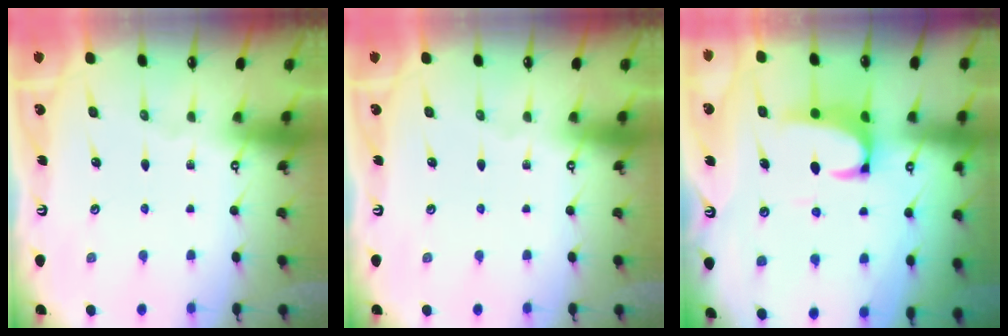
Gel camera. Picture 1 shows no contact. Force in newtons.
{"total": 0.0}
{"total": 2.3, "press": 2.1, "slide": 0.9}